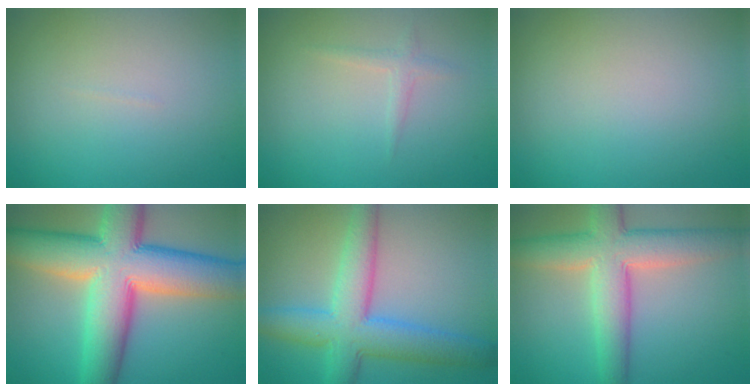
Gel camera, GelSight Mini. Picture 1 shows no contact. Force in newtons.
{"total": 1.1, "press": 1.0, "slide": 0.1}
{"total": 0.0}
{"total": 13.9, "press": 13.8, "slide": 0.6}
{"total": 6.9, "press": 6.9, "slide": 0.3}
{"total": 7.4, "press": 7.4, "slide": 0.4}